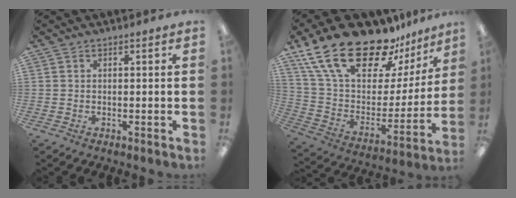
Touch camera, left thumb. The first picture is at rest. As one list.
[{"total": 26.1, "force": [19.0, 11.2, 13.9], "torque": [-0.244, -0.125, 0.342]}]